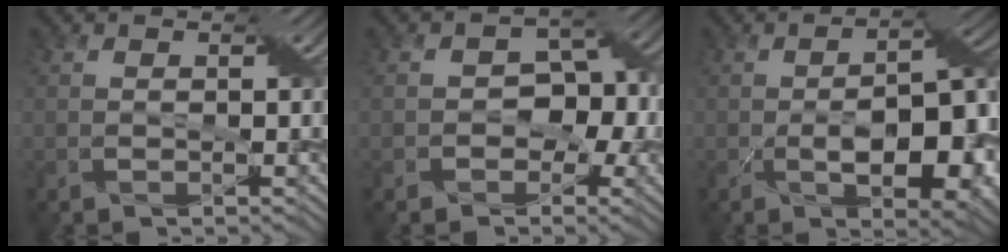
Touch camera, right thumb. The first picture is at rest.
{"total": 5.9, "force": [-1.4, 4.6, 3.4], "torque": [-0.026, 0.007, -0.032]}
{"total": 11.1, "force": [-2.5, 4.8, 9.7], "torque": [-0.159, -0.018, -0.032]}